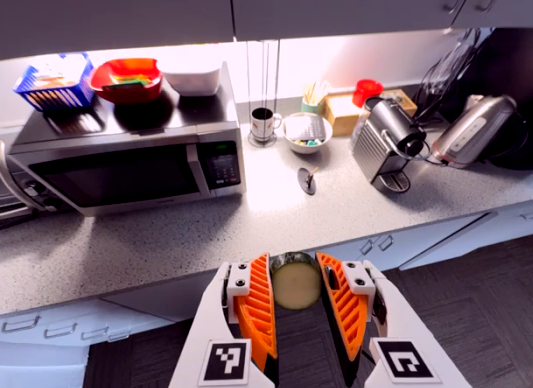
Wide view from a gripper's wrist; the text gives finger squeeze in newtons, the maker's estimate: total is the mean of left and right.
{"total": 11.0, "left": 10.7, "right": 11.2}